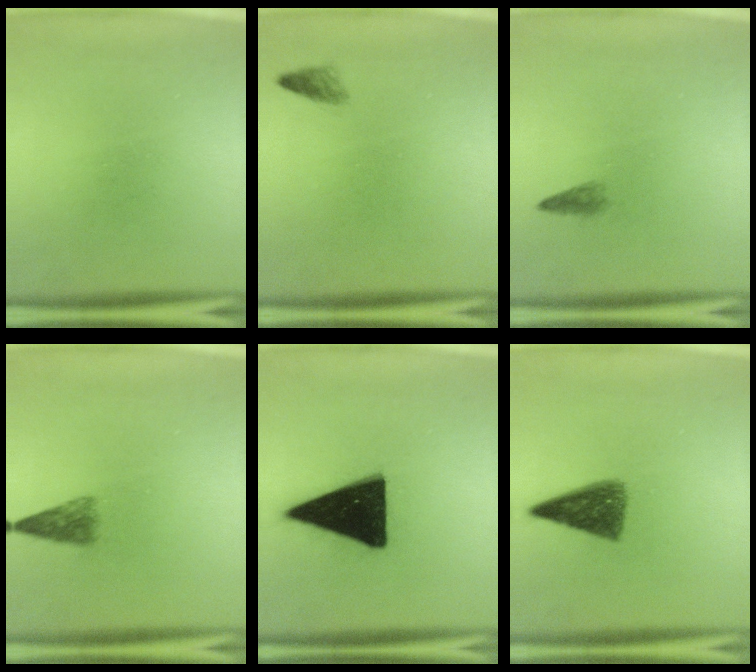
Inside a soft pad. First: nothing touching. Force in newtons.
{"total": 1.1}
{"total": 1.1}
{"total": 2.9}
{"total": 19.4}
{"total": 7.3}